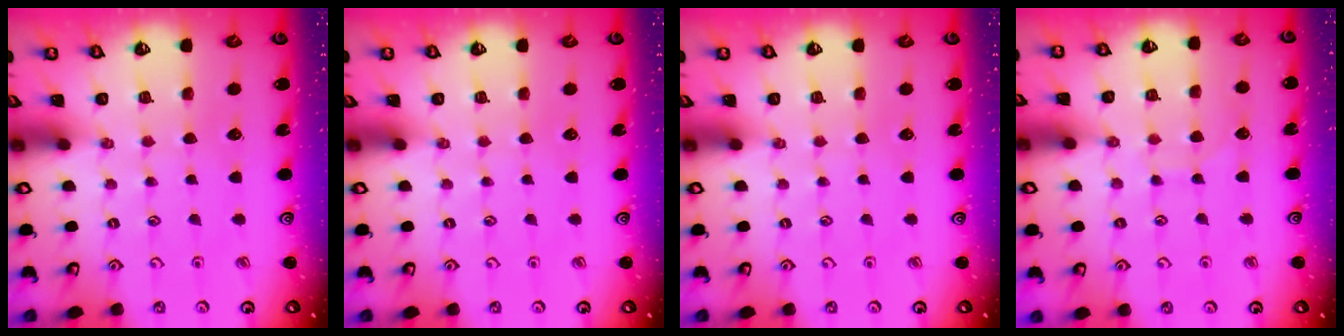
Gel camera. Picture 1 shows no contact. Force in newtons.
{"total": 0.0}
{"total": 0.0}
{"total": 5.7, "press": 5.7, "slide": 0.6}